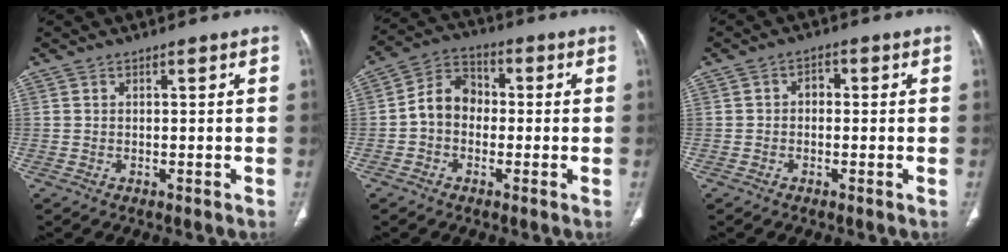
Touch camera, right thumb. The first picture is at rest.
{"total": 7.8, "force": [-0.9, 6.3, 4.5], "torque": [-0.060, 0.029, -0.033]}
{"total": 2.2, "force": [-0.2, 1.7, 1.4], "torque": [-0.010, 0.010, -0.011]}